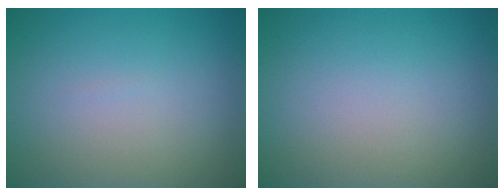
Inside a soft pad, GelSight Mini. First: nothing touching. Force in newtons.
{"total": 0.0}